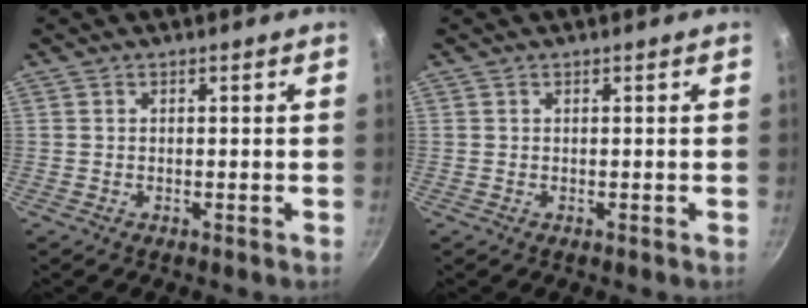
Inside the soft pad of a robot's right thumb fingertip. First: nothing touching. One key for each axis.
{"total": 0.0}